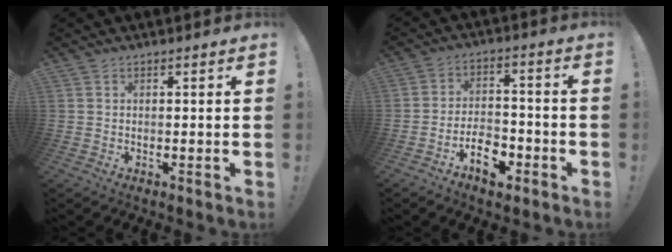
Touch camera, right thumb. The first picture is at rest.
{"total": 9.9, "force": [-5.7, 5.7, 5.7], "torque": [-0.072, 0.042, -0.095]}